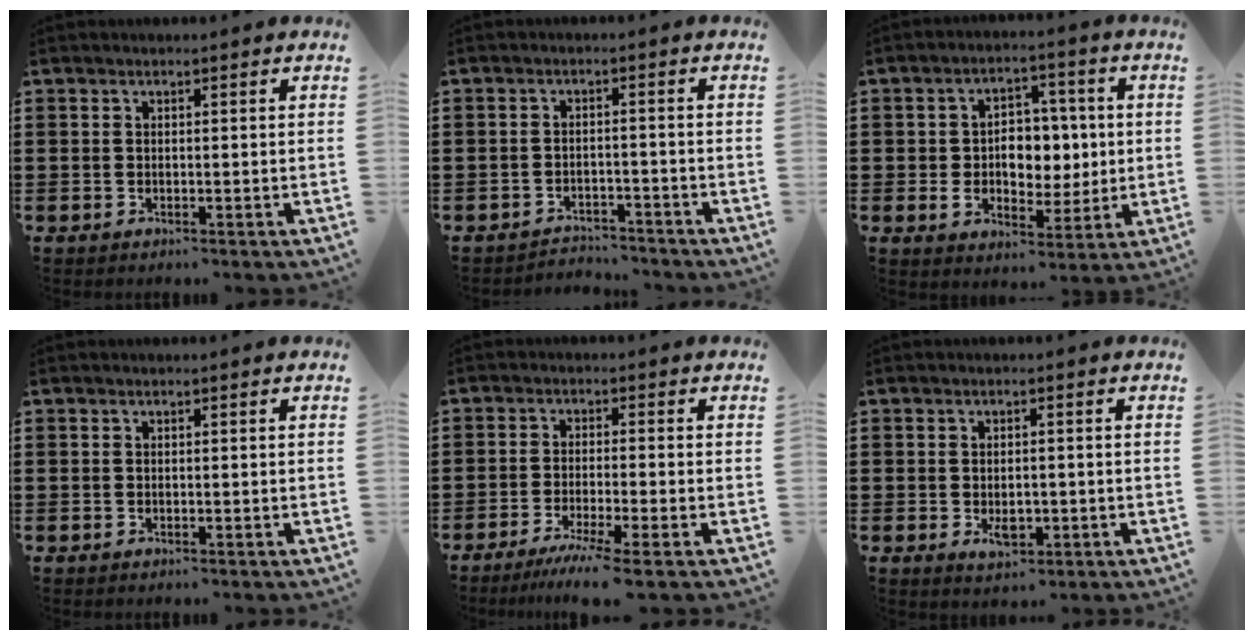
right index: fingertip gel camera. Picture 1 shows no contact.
{"total": 2.8, "force": [-2.8, 0.4, 0.0], "torque": [-0.008, -0.001, -0.060]}
{"total": 6.9, "force": [0.0, 5.3, 4.4], "torque": [-0.082, 0.012, -0.005]}
{"total": 0.0}
{"total": 4.6, "force": [-3.4, -0.5, 3.1], "torque": [-0.063, -0.020, -0.064]}
{"total": 2.9, "force": [-0.5, 1.4, 2.4], "torque": [-0.037, -0.004, -0.009]}